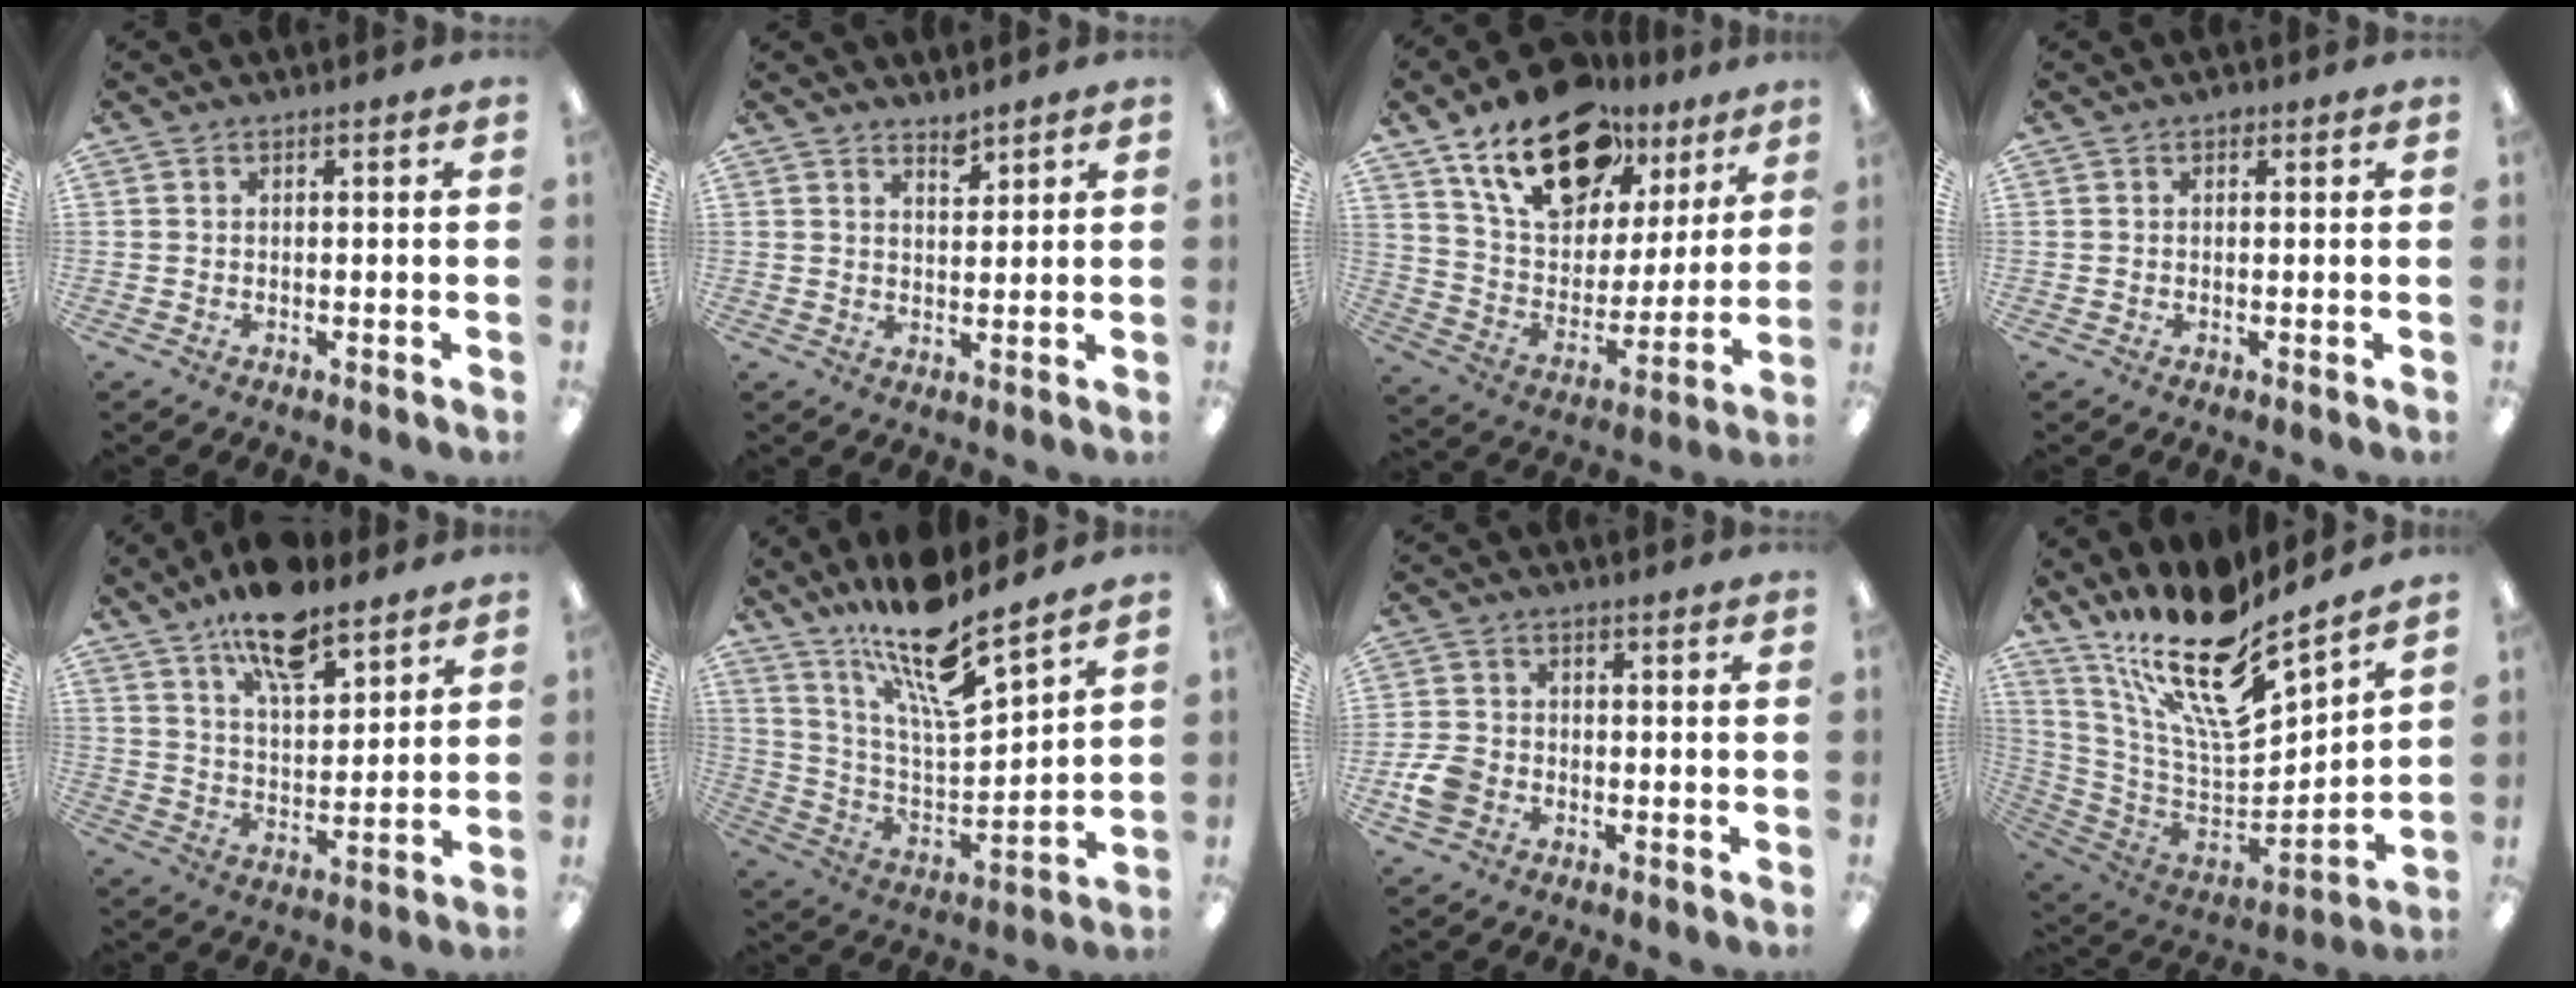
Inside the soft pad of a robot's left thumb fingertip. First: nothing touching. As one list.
[{"total": 3.0, "force": [2.8, 0.8, 0.8], "torque": [-0.002, -0.021, 0.048]}, {"total": 21.1, "force": [14.1, 11.7, 10.6], "torque": [-0.178, -0.072, 0.250]}, {"total": 0.8, "force": [0.5, 0.5, 0.4], "torque": [0.000, 0.000, 0.006]}, {"total": 13.5, "force": [10.3, 4.8, 7.2], "torque": [-0.117, -0.054, 0.180]}, {"total": 17.0, "force": [13.7, 3.1, 9.6], "torque": [-0.186, -0.093, 0.231]}, {"total": 6.0, "force": [-2.4, 4.5, 3.1], "torque": [-0.065, 0.015, -0.044]}, {"total": 20.9, "force": [14.4, 6.5, 13.8], "torque": [-0.231, -0.113, 0.248]}]